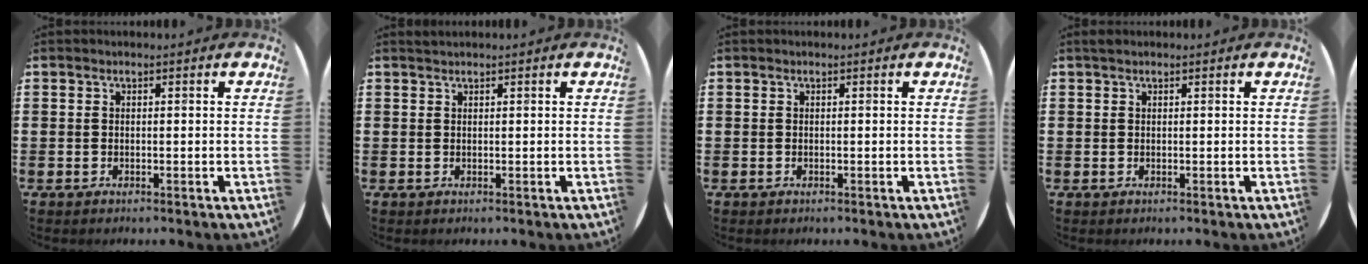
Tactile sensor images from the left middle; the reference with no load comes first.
{"total": 0.6, "force": [0.5, 0.1, -0.1], "torque": [0.003, 0.003, 0.010]}
{"total": 0.0}
{"total": 0.8, "force": [0.6, 0.4, -0.1], "torque": [0.008, 0.001, 0.011]}